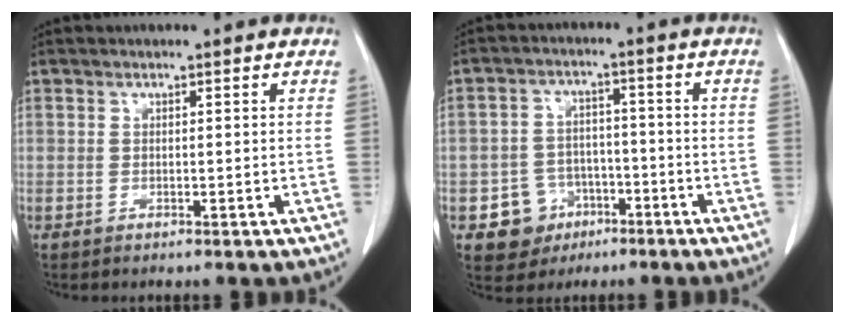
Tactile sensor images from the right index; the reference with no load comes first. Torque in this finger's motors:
{"motor_torque": [-0.33, -0.09, -0.95, -0.21]}